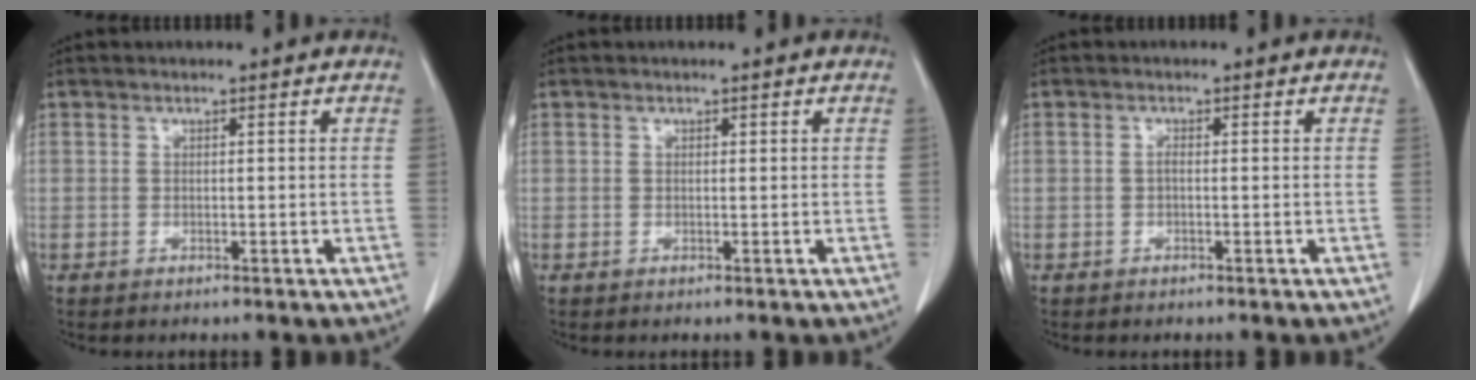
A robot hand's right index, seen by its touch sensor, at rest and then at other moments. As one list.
[{"total": 0.0}, {"total": 0.7, "force": [-0.1, 0.2, 0.6], "torque": [-0.012, 0.002, -0.003]}]